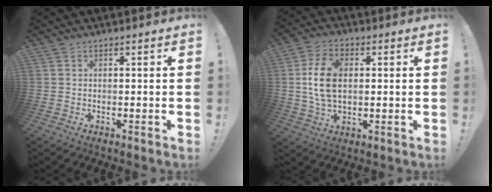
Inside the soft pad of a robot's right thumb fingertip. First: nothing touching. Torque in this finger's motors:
{"motor_torque": [0.09, 0.73, 0.85, 0.03, 0.29]}